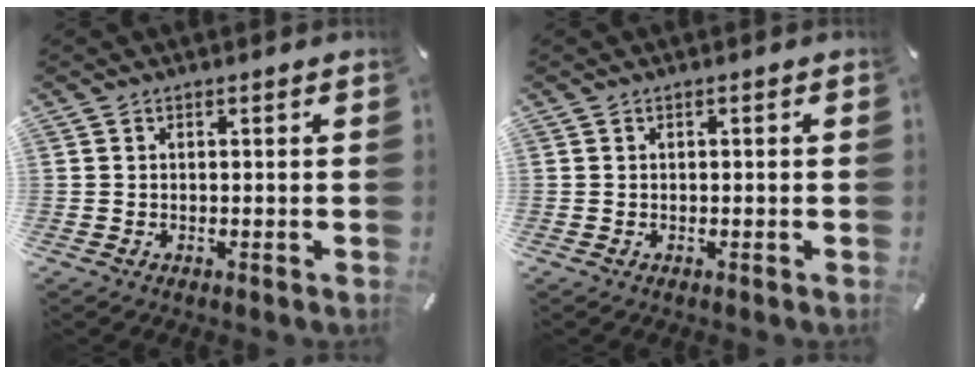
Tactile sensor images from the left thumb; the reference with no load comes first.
{"total": 0.0}